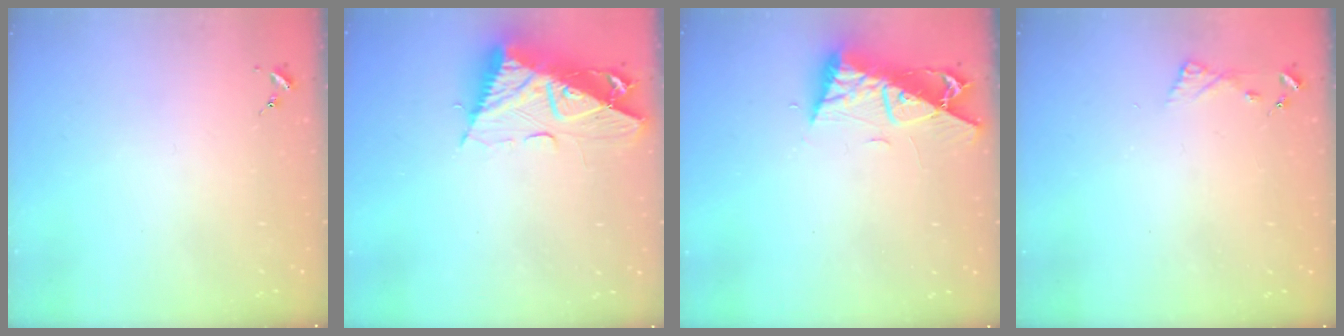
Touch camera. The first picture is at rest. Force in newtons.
{"total": 13.3, "press": 13.2, "slide": 1.4}
{"total": 9.6, "press": 9.5, "slide": 1.2}
{"total": 4.6, "press": 4.6, "slide": 0.5}